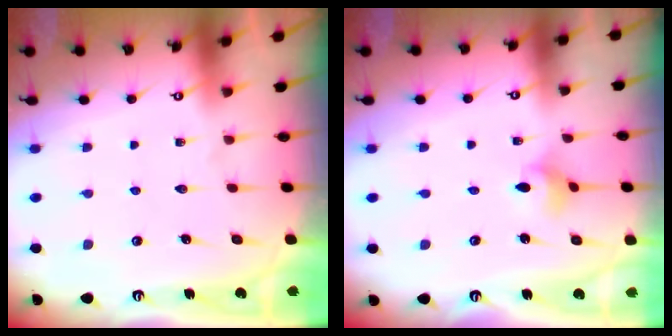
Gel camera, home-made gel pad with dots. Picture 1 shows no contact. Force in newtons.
{"total": 3.5, "press": 3.4, "slide": 0.8}